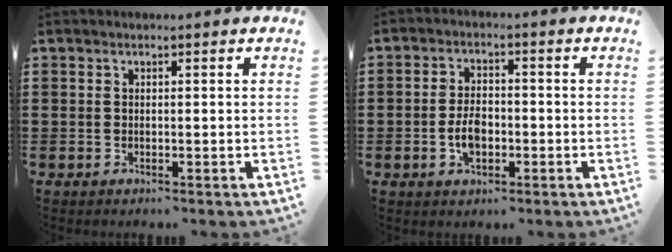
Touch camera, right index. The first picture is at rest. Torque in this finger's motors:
{"motor_torque": [1.09, 1.04, 0.34, 0.12]}